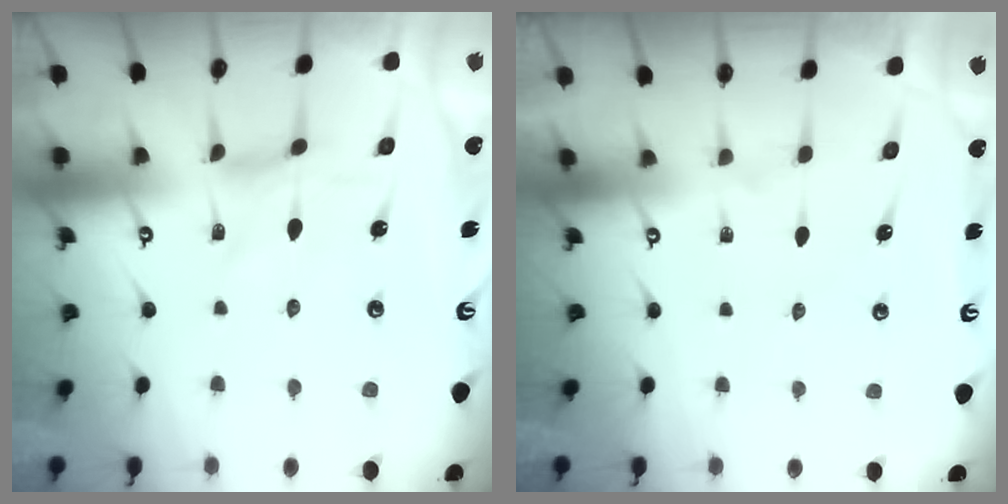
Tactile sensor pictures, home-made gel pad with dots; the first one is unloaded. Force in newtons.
{"total": 0.0}